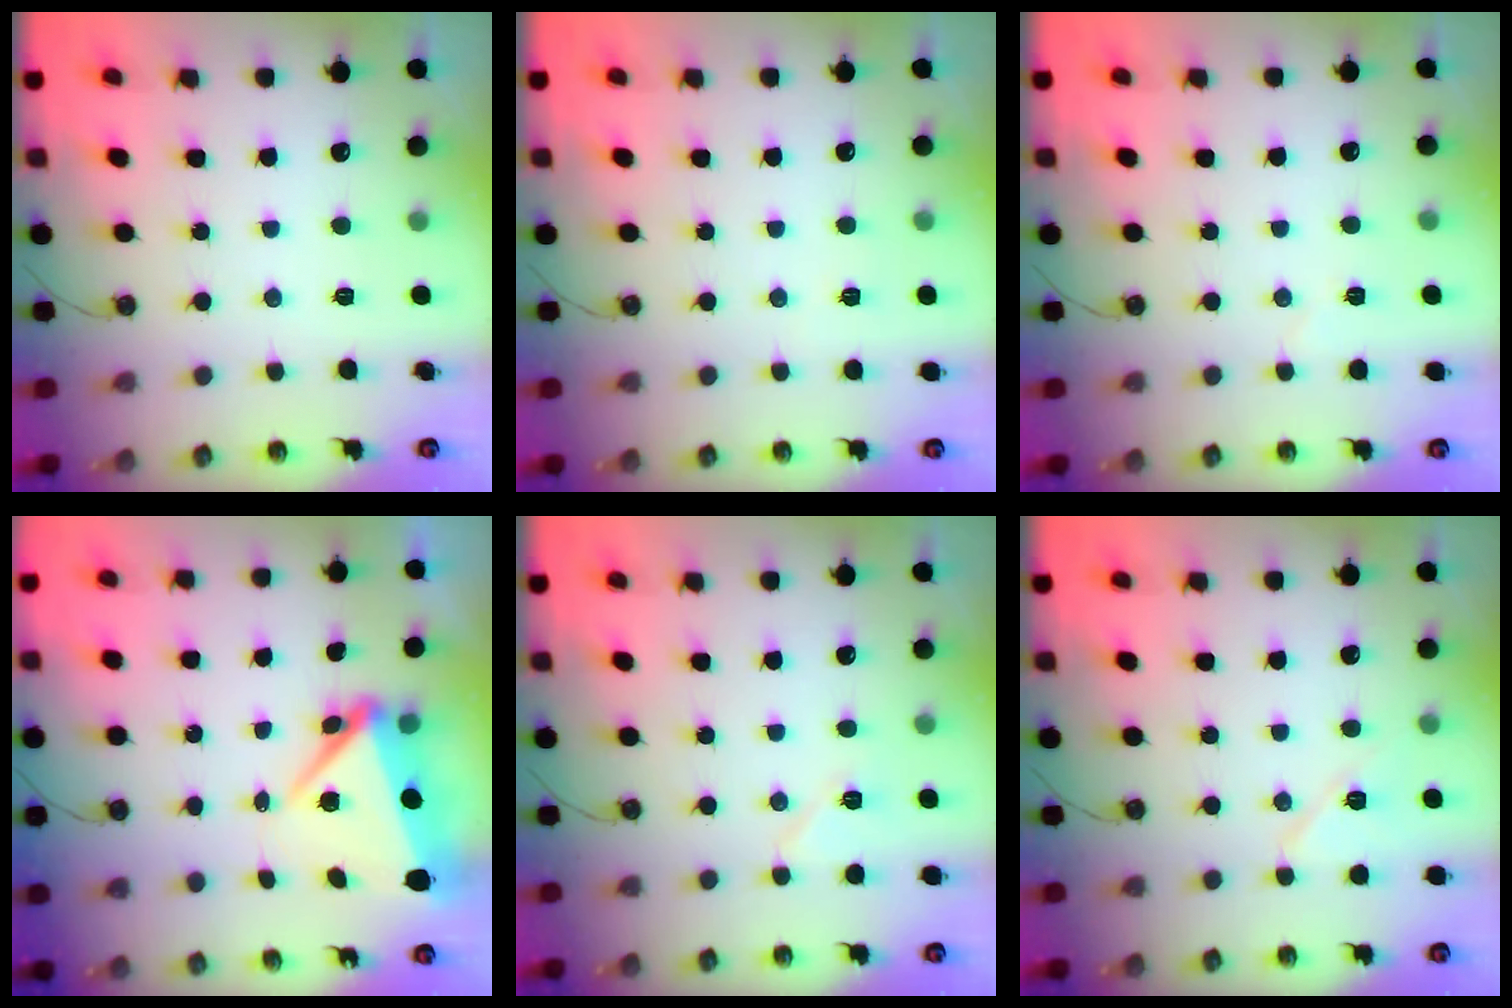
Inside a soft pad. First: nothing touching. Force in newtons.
{"total": 2.5, "press": 1.2, "slide": 2.2}
{"total": 2.9, "press": 2.4, "slide": 1.7}
{"total": 7.4, "press": 7.1, "slide": 2.1}
{"total": 6.6, "press": 6.4, "slide": 1.7}
{"total": 7.5, "press": 7.4, "slide": 0.9}